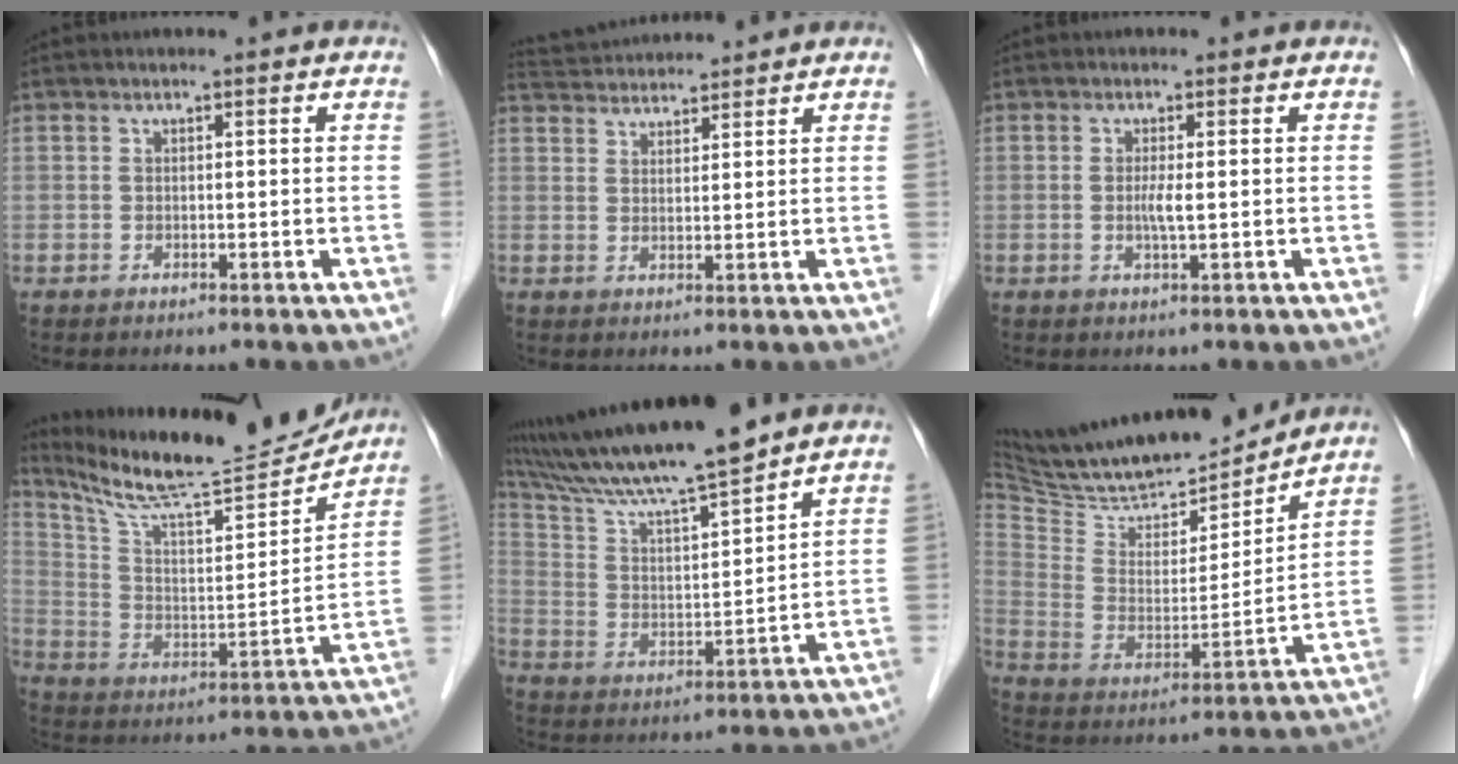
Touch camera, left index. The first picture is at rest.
{"total": 7.2, "force": [7.1, 0.7, 1.2], "torque": [-0.030, 0.037, 0.118]}
{"total": 2.0, "force": [0.0, -0.1, 2.0], "torque": [-0.042, -0.003, -0.001]}
{"total": 20.0, "force": [18.5, 0.7, 7.6], "torque": [-0.141, -0.025, 0.294]}
{"total": 15.4, "force": [13.4, -0.6, 7.6], "torque": [-0.144, 0.010, 0.240]}
{"total": 20.3, "force": [18.9, 2.8, 6.8], "torque": [-0.126, -0.014, 0.316]}